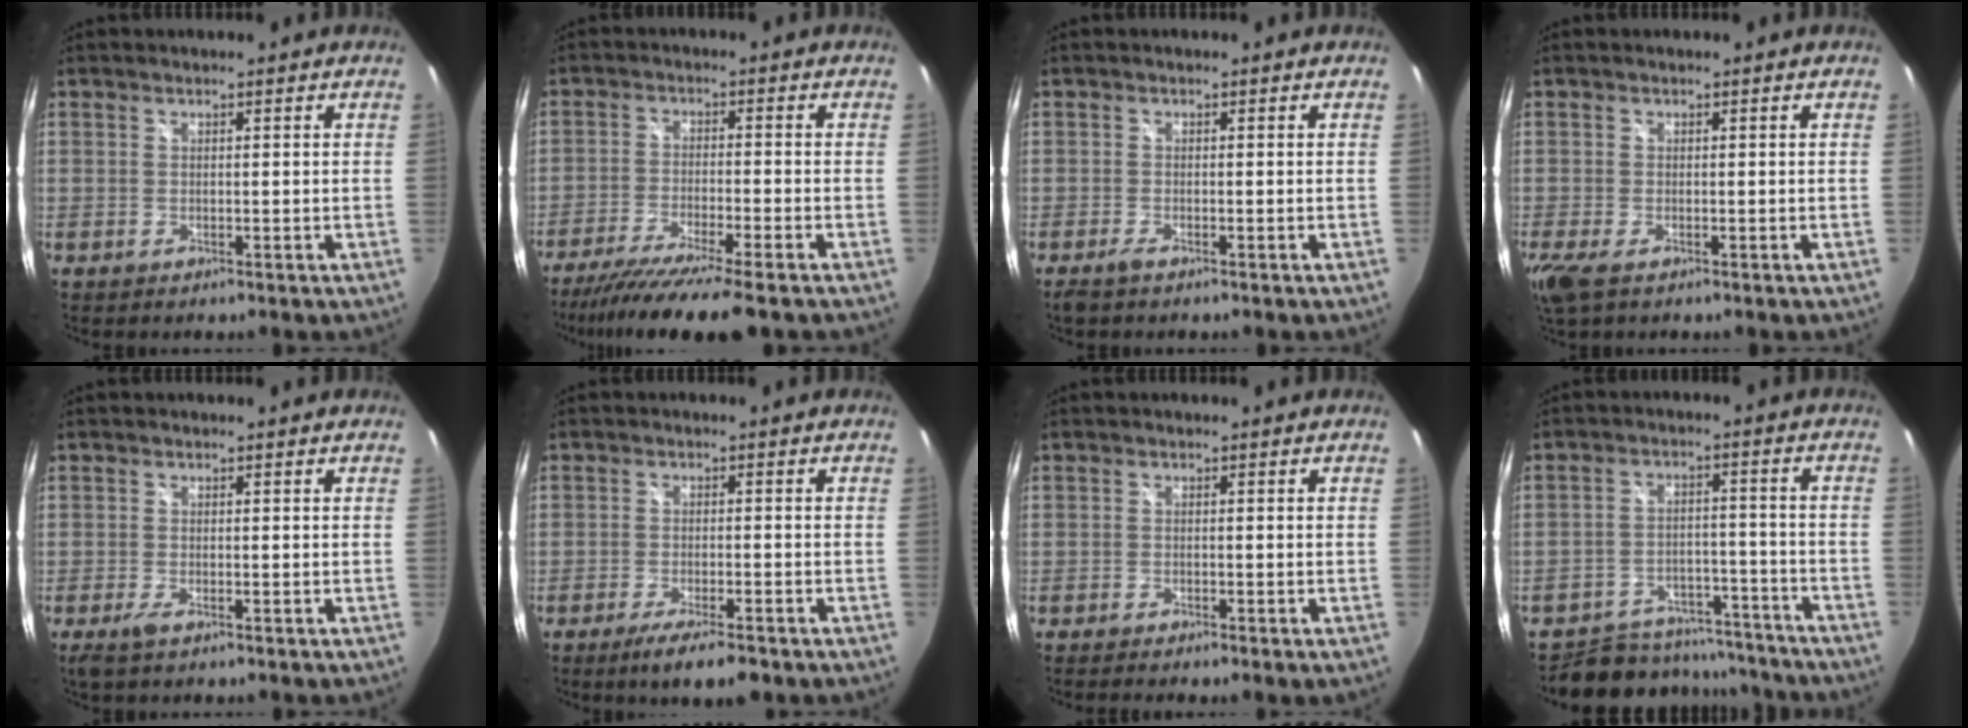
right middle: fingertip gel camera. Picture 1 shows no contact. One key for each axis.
{"total": 13.1, "fx": -10.8, "fy": -0.1, "fz": 7.4, "tx": -0.151, "ty": -0.042, "tz": -0.179}
{"total": 1.7, "fx": -1.3, "fy": 0.3, "fz": 1.1, "tx": -0.023, "ty": -0.006, "tz": -0.025}
{"total": 3.7, "fx": -2.0, "fy": 0.9, "fz": 3.0, "tx": -0.062, "ty": -0.016, "tz": -0.033}
{"total": 2.1, "fx": -1.3, "fy": 0.4, "fz": 1.6, "tx": -0.033, "ty": -0.008, "tz": -0.023}
{"total": 6.8, "fx": -5.0, "fy": 1.0, "fz": 4.5, "tx": -0.094, "ty": -0.021, "tz": -0.082}
{"total": 2.7, "fx": -2.2, "fy": -0.1, "fz": 1.6, "tx": -0.029, "ty": -0.016, "tz": -0.035}
{"total": 16.4, "fx": -14.1, "fy": 7.2, "fz": 4.2, "tx": -0.102, "ty": 0.021, "tz": -0.179}